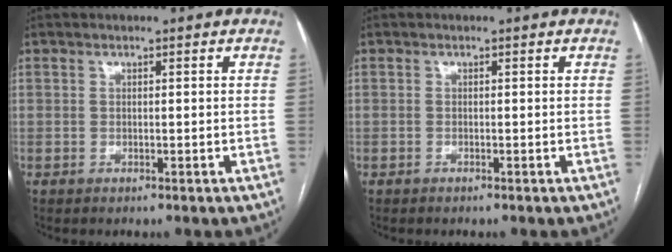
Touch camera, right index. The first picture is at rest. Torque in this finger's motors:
{"motor_torque": [-0.01, -0.01, 0.00, -0.02]}